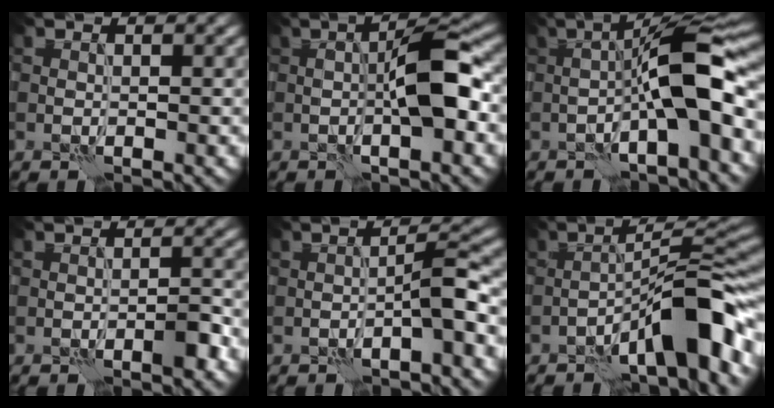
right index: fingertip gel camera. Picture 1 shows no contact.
{"total": 5.5, "force": [-0.7, 1.4, 5.3], "torque": [-0.089, 0.016, -0.017]}
{"total": 8.5, "force": [-1.7, 1.7, 8.1], "torque": [-0.118, 0.030, -0.032]}
{"total": 1.8, "force": [-1.1, 0.4, 1.4], "torque": [-0.020, 0.005, -0.017]}
{"total": 2.9, "force": [-1.4, 0.3, 2.6], "torque": [-0.042, 0.018, -0.027]}
{"total": 9.4, "force": [-5.2, 2.1, 7.5], "torque": [-0.106, 0.031, -0.088]}